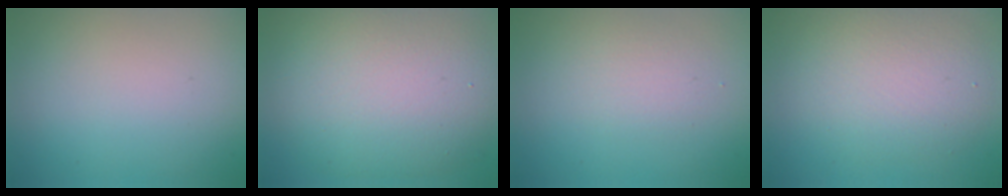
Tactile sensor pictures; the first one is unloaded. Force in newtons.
{"total": 10.1, "press": 10.0, "slide": 0.6}
{"total": 1.7, "press": 1.7, "slide": 0.1}
{"total": 4.8, "press": 4.8, "slide": 0.2}